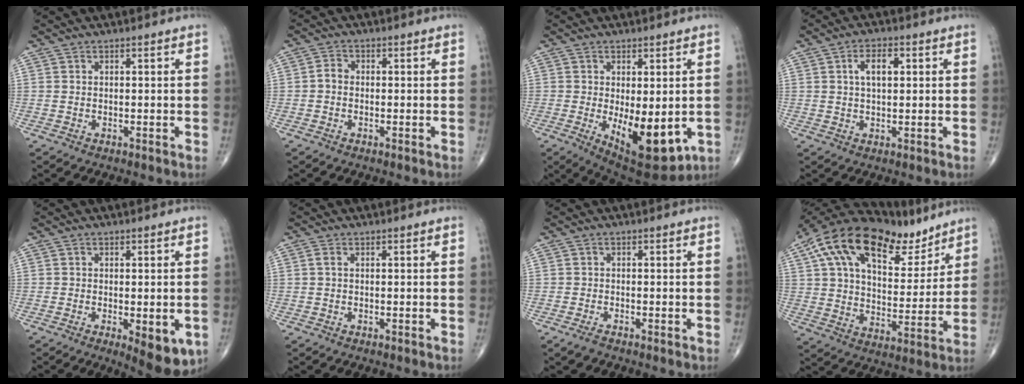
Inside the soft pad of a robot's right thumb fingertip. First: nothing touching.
{"total": 1.9, "force": [-0.4, 1.5, 1.1], "torque": [-0.015, 0.006, -0.015]}
{"total": 13.1, "force": [-2.7, 5.8, 11.5], "torque": [-0.155, -0.023, -0.020]}
{"total": 4.8, "force": [1.2, 2.4, 3.9], "torque": [-0.065, 0.002, 0.018]}
{"total": 8.4, "force": [-2.8, 3.2, 7.2], "torque": [-0.083, -0.012, -0.033]}
{"total": 0.8, "force": [0.1, 0.4, 0.7], "torque": [-0.019, 0.003, 0.000]}
{"total": 1.7, "force": [-1.2, 0.6, 1.0], "torque": [-0.022, -0.003, -0.025]}
{"total": 23.5, "force": [14.3, 11.1, 14.9], "torque": [-0.234, -0.020, 0.248]}